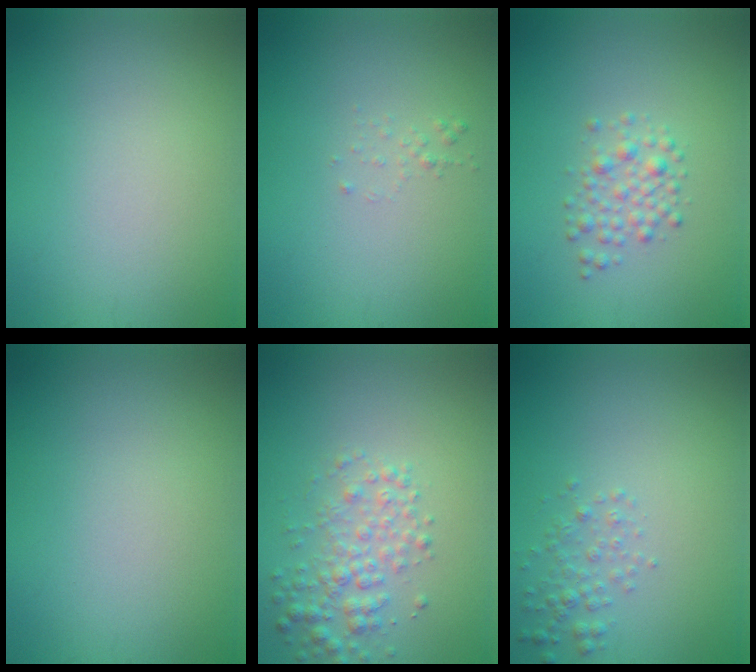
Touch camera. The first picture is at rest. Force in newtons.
{"total": 0.6, "press": 0.6, "slide": 0.1}
{"total": 2.1, "press": 2.1, "slide": 0.0}
{"total": 0.0}
{"total": 3.0, "press": 3.0, "slide": 0.0}
{"total": 1.5, "press": 1.5, "slide": 0.0}